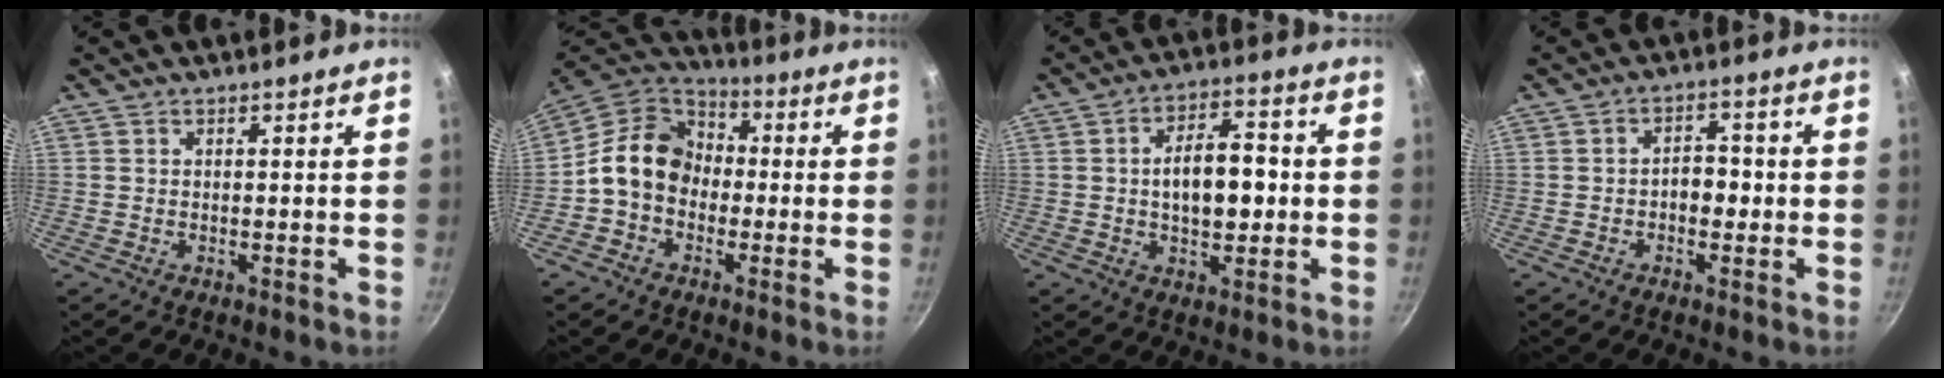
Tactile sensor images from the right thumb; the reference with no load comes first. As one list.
[{"total": 13.1, "force": [-1.1, 10.6, 7.7], "torque": [-0.099, 0.042, -0.040]}, {"total": 10.8, "force": [-0.3, 5.8, 9.1], "torque": [-0.116, 0.019, -0.008]}, {"total": 4.1, "force": [-0.8, 2.8, 2.9], "torque": [-0.018, 0.016, -0.016]}]